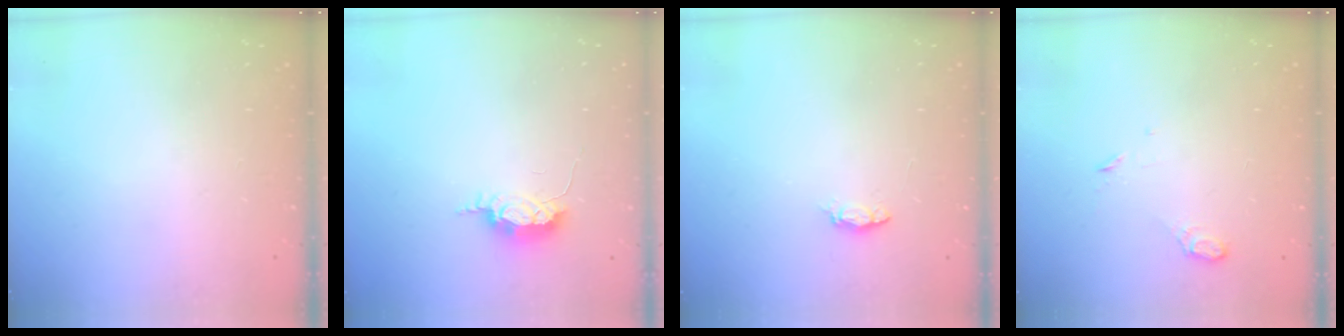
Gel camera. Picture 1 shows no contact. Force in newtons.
{"total": 5.8, "press": 5.7, "slide": 0.9}
{"total": 2.5, "press": 2.5, "slide": 0.4}
{"total": 5.0, "press": 4.9, "slide": 0.8}